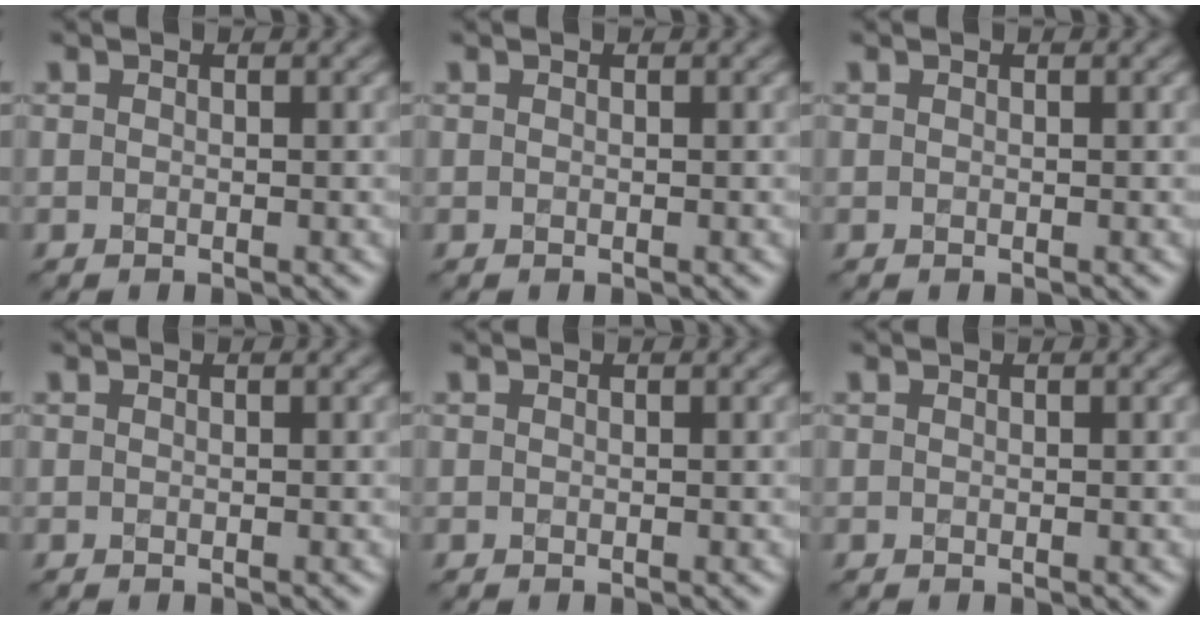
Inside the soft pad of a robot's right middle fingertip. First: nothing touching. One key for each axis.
{"total": 0.0}
{"total": 0.0}
{"total": 0.0}
{"total": 0.0}
{"total": 0.0}